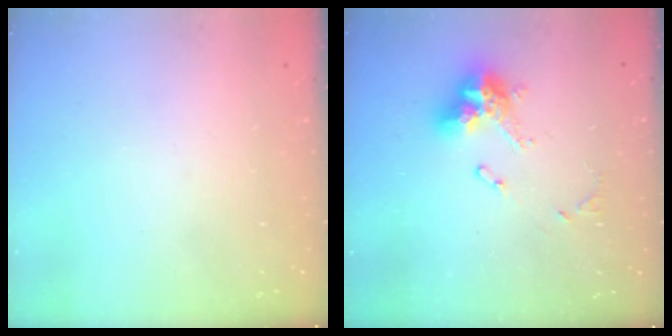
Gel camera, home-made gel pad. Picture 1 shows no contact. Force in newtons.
{"total": 11.5, "press": 11.4, "slide": 1.0}